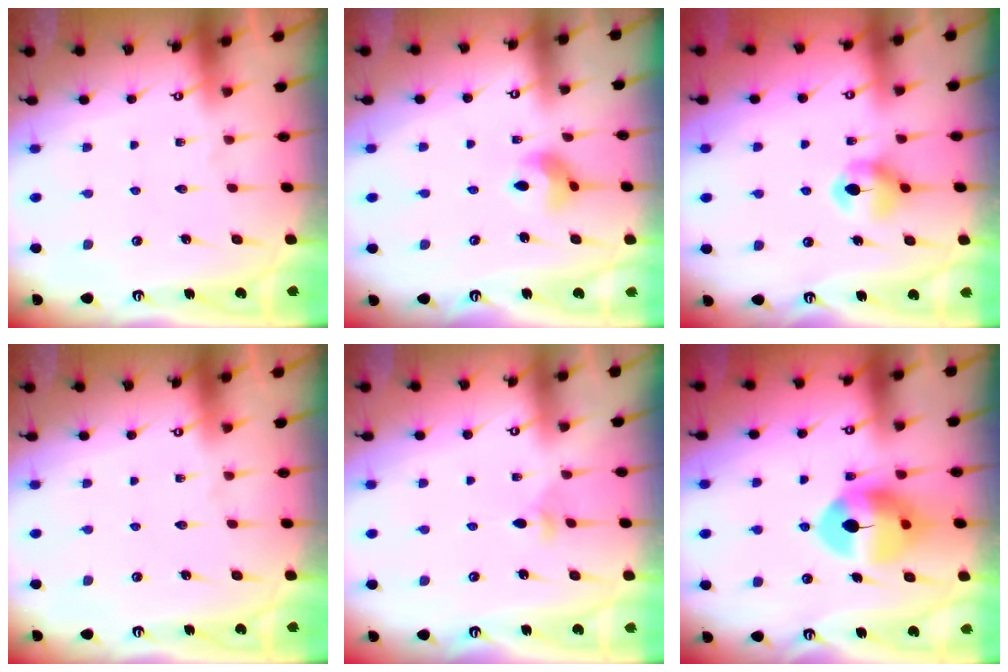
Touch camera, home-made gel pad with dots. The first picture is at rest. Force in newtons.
{"total": 7.6, "press": 7.6, "slide": 0.3}
{"total": 6.4, "press": 6.3, "slide": 0.8}
{"total": 0.0}
{"total": 3.1, "press": 3.1, "slide": 0.5}
{"total": 11.2, "press": 11.0, "slide": 2.0}